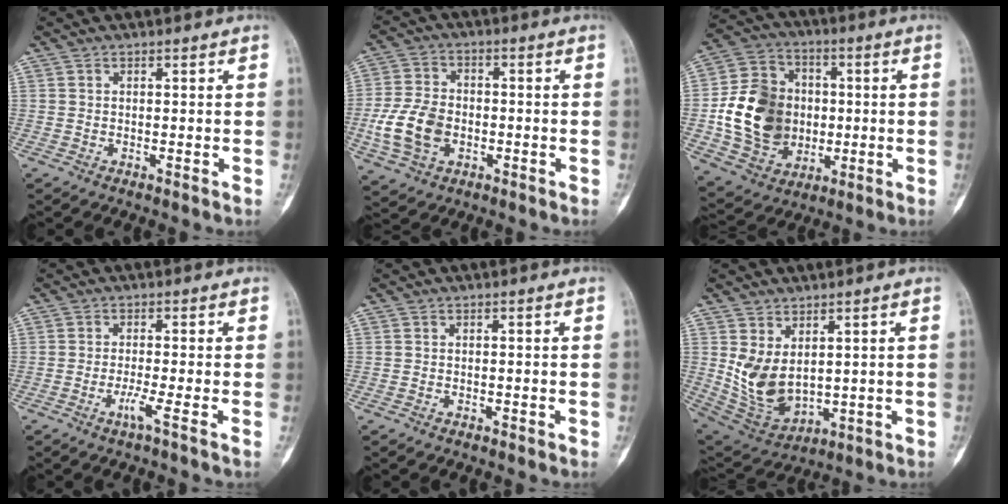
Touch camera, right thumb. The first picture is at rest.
{"total": 11.3, "force": [-2.8, 8.0, 7.5], "torque": [-0.136, 0.013, -0.051]}
{"total": 18.9, "force": [-1.2, 15.1, 11.3], "torque": [-0.172, 0.016, -0.012]}
{"total": 2.9, "force": [-1.5, -0.6, 2.4], "torque": [-0.054, -0.006, -0.038]}
{"total": 0.6, "force": [-0.4, 0.3, 0.1], "torque": [-0.001, 0.003, -0.008]}
{"total": 10.8, "force": [1.5, 7.0, 8.0], "torque": [-0.131, -0.017, 0.059]}